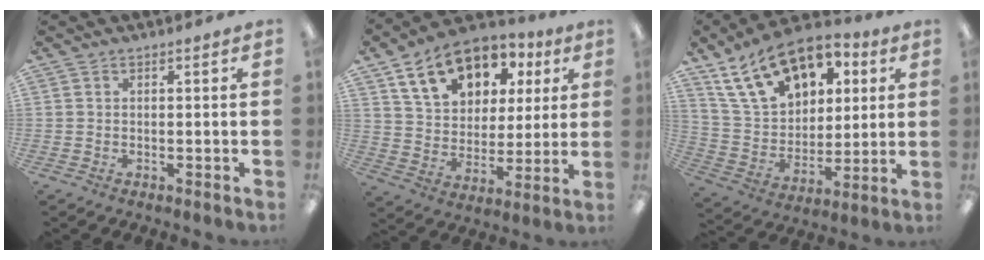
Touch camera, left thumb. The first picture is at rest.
{"total": 16.6, "force": [9.7, 11.1, 7.7], "torque": [-0.135, -0.035, 0.182]}
{"total": 19.8, "force": [11.5, 12.4, 10.4], "torque": [-0.179, -0.043, 0.213]}